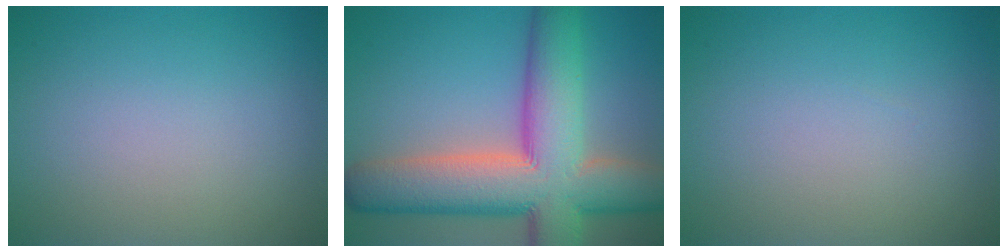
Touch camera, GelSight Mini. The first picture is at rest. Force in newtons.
{"total": 13.3, "press": 13.2, "slide": 0.7}
{"total": 0.0}